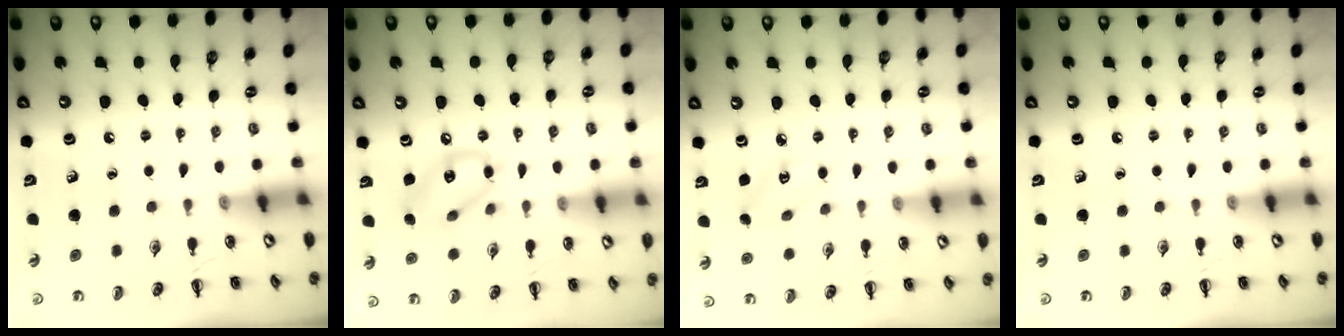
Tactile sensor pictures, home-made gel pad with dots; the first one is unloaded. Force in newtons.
{"total": 10.1, "press": 9.9, "slide": 1.9}
{"total": 3.0, "press": 2.9, "slide": 0.7}
{"total": 0.0}